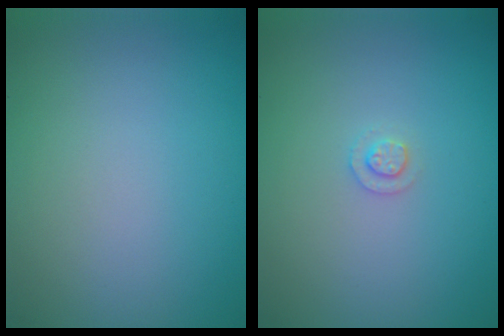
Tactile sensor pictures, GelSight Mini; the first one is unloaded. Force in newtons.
{"total": 1.0, "press": 1.0, "slide": 0.2}